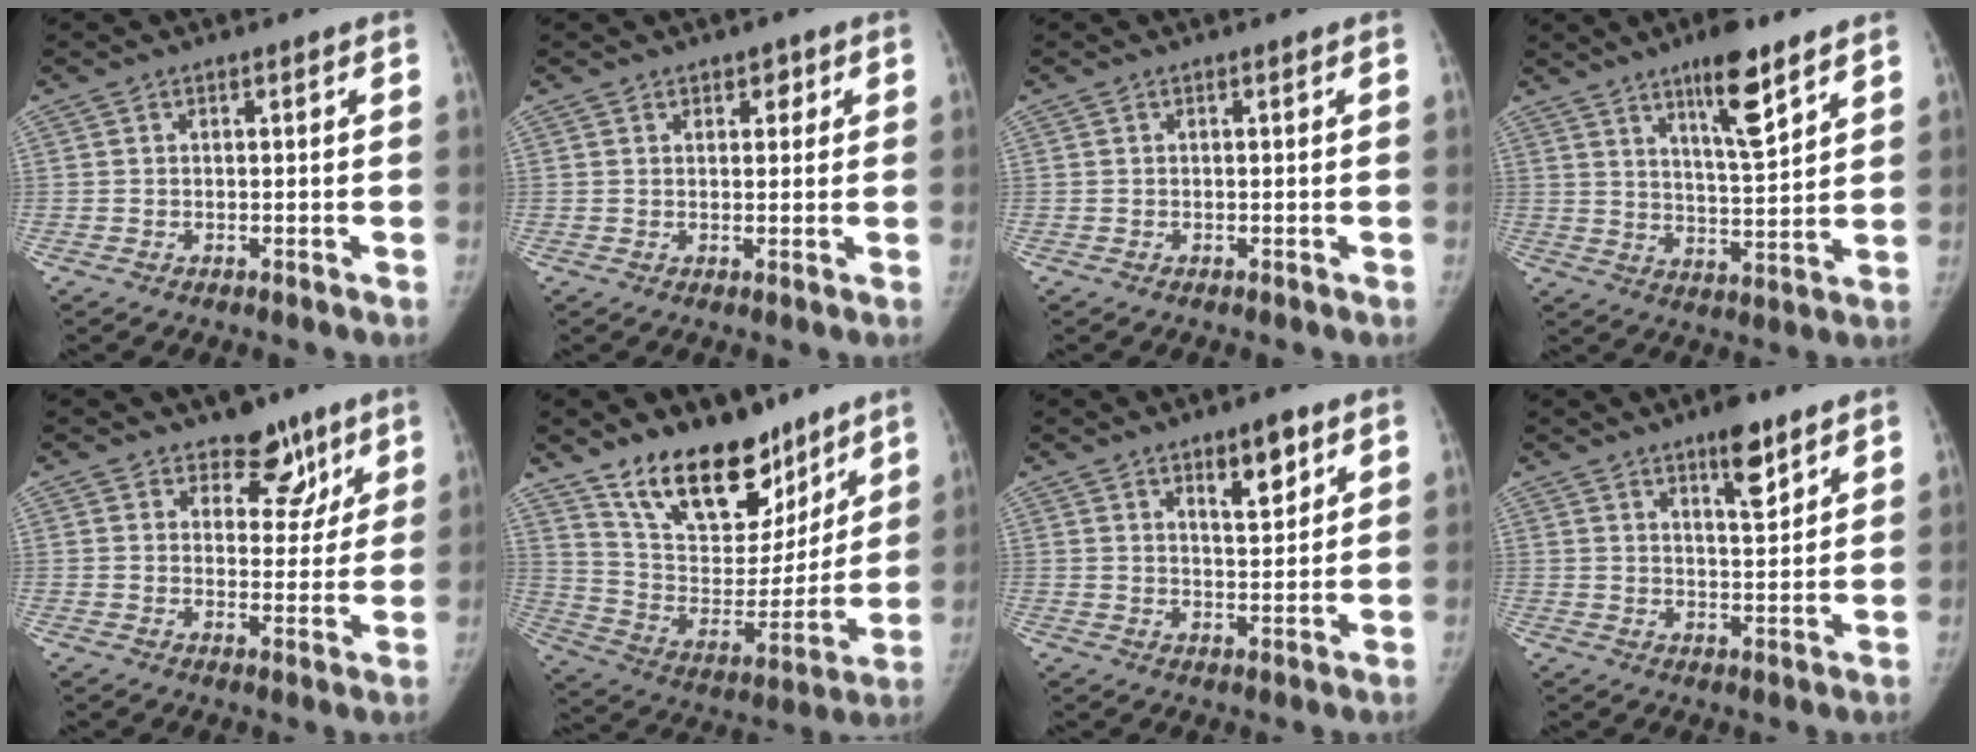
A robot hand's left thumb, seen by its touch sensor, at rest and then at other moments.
{"total": 2.4, "force": [1.3, 1.6, 1.2], "torque": [0.003, -0.005, 0.016]}
{"total": 0.0}
{"total": 11.1, "force": [7.1, 2.4, 8.2], "torque": [-0.122, -0.046, 0.116]}
{"total": 7.9, "force": [5.3, 5.0, 3.0], "torque": [0.006, -0.026, 0.075]}
{"total": 23.1, "force": [16.0, 11.8, 11.7], "torque": [-0.142, -0.085, 0.271]}
{"total": 7.2, "force": [4.0, 2.8, 5.3], "torque": [-0.062, -0.025, 0.060]}
{"total": 7.4, "force": [4.8, 2.2, 5.1], "torque": [-0.064, -0.032, 0.073]}